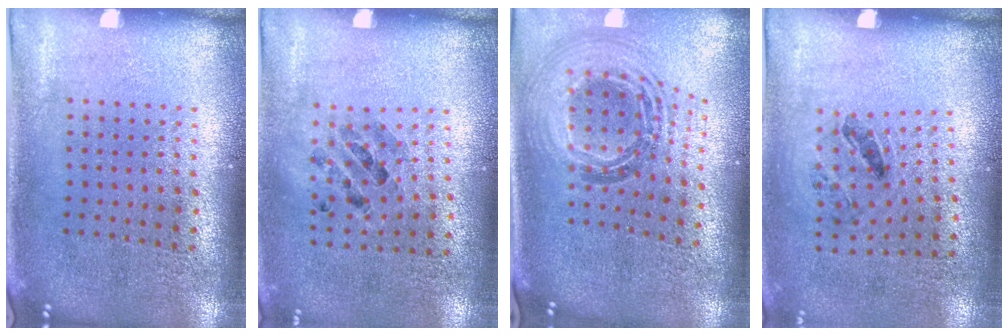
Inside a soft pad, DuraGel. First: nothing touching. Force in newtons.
{"total": 0.8, "press": 0.8, "slide": 0.2}
{"total": 1.4, "press": 1.2, "slide": 0.7}
{"total": 1.3, "press": 0.7, "slide": 1.1}